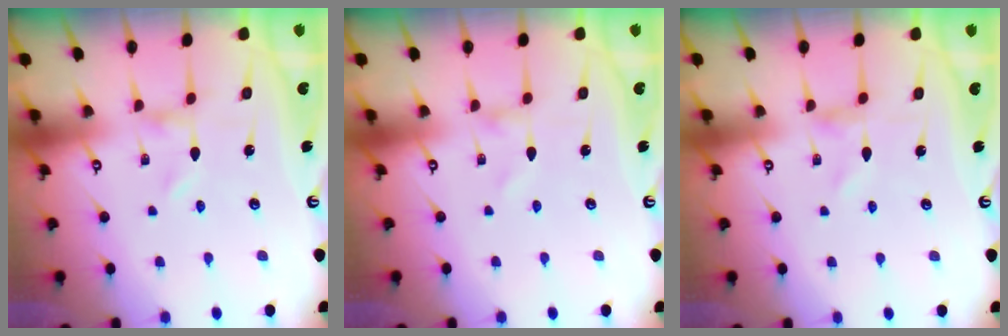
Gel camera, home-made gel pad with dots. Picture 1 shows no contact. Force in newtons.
{"total": 0.7, "press": 0.6, "slide": 0.1}
{"total": 0.0}